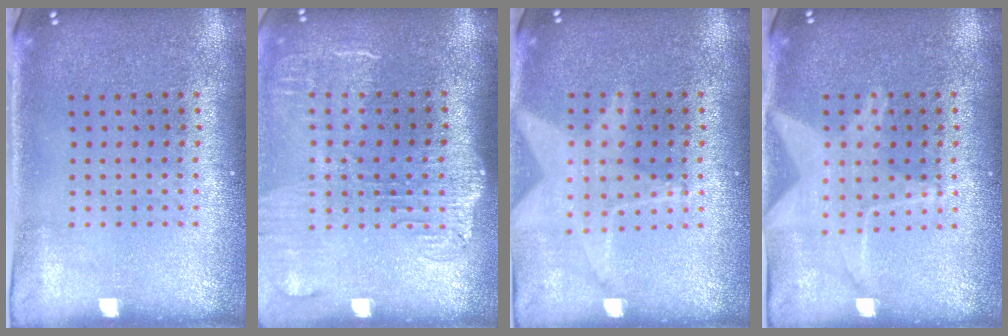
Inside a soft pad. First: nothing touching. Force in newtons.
{"total": 1.9, "press": 1.5, "slide": 1.2}
{"total": 1.3, "press": 1.3, "slide": 0.3}
{"total": 1.6, "press": 1.6, "slide": 0.2}